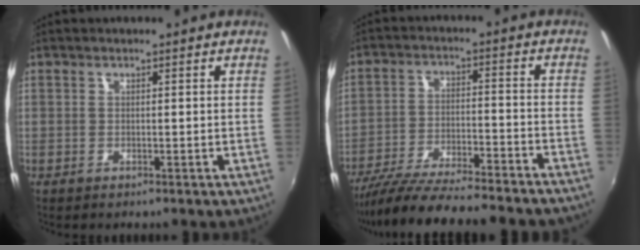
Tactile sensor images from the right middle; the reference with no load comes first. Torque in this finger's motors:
{"motor_torque": [1.14, -1.00, 0.31, 0.12]}